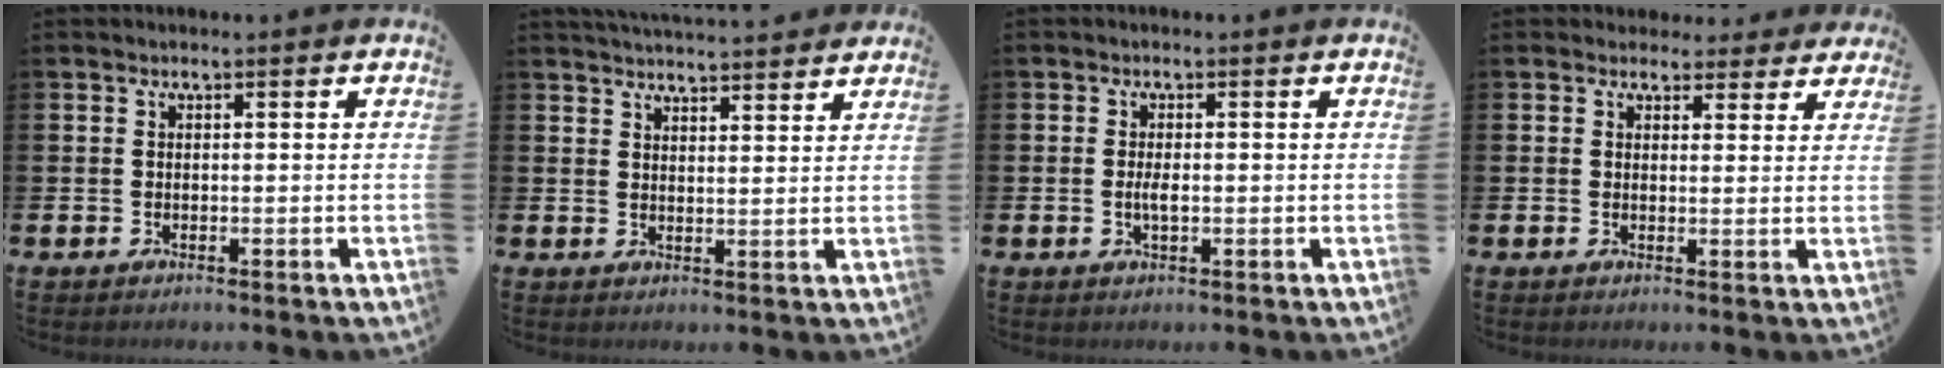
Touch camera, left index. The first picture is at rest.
{"total": 4.2, "force": [4.2, 0.1, 0.0], "torque": [-0.006, -0.023, 0.076]}
{"total": 1.9, "force": [-0.1, 0.7, 1.8], "torque": [-0.027, -0.003, -0.005]}
{"total": 3.3, "force": [2.9, 1.6, -0.1], "torque": [0.001, -0.012, 0.050]}